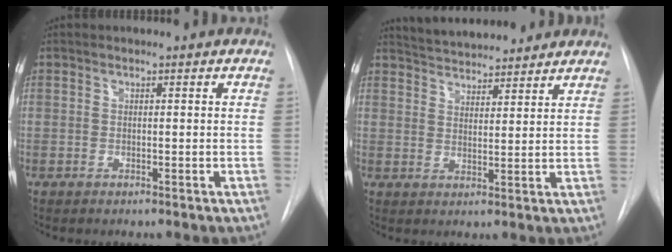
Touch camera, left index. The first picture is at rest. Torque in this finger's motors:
{"motor_torque": [0.02, -0.50, 0.21, 0.04]}